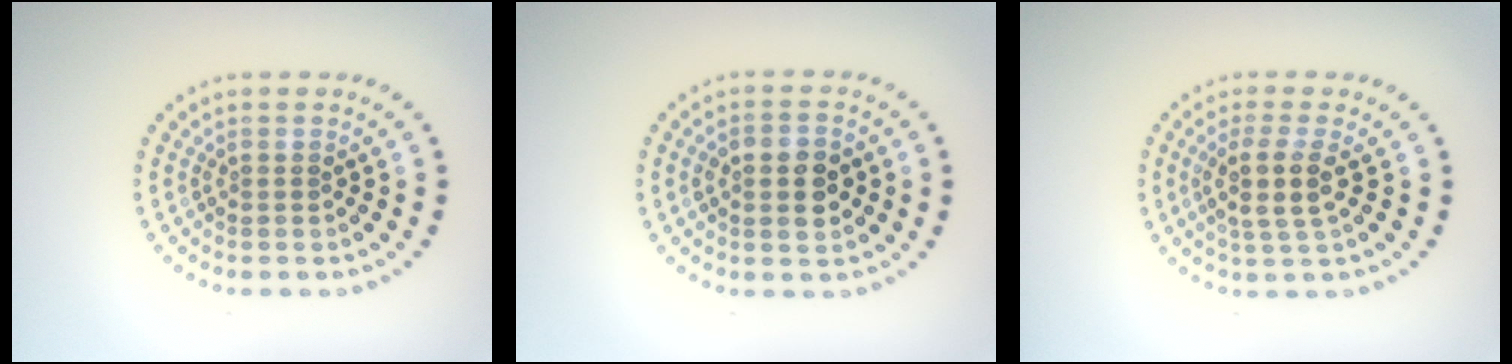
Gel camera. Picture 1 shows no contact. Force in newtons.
{"total": 4.0, "press": 4.0, "slide": 0.3}
{"total": 3.1, "press": 2.5, "slide": 1.7}